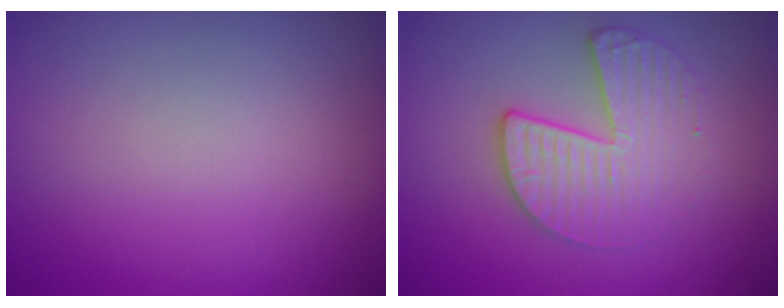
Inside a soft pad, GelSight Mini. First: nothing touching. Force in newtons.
{"total": 3.3, "press": 3.0, "slide": 1.3}